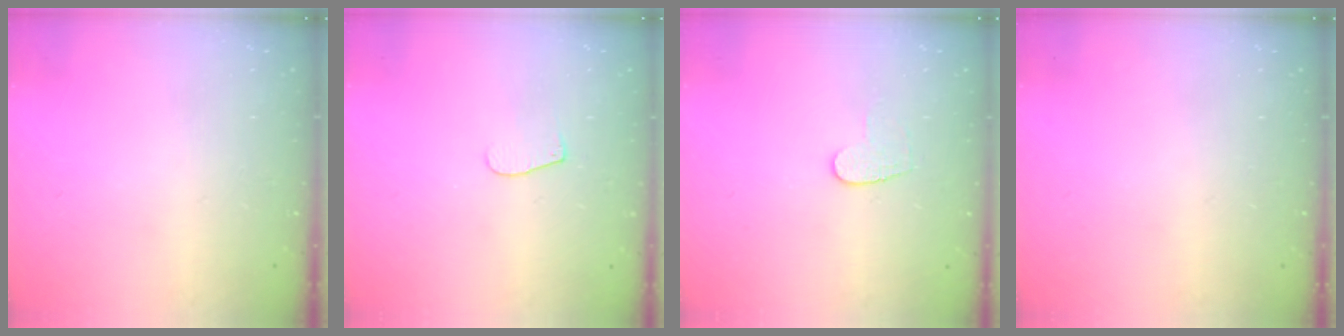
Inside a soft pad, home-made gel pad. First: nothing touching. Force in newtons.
{"total": 4.8, "press": 4.8, "slide": 0.4}
{"total": 6.6, "press": 6.6, "slide": 0.6}
{"total": 0.0}